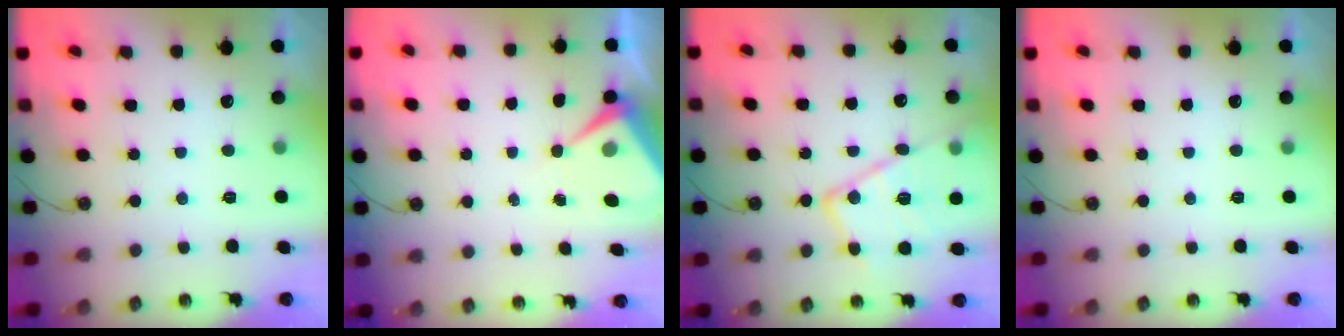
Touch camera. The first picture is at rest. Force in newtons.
{"total": 6.2, "press": 6.2, "slide": 0.9}
{"total": 16.8, "press": 16.8, "slide": 0.5}
{"total": 0.0}